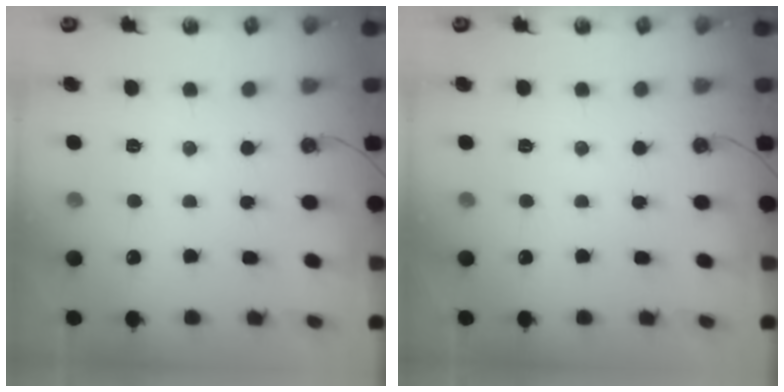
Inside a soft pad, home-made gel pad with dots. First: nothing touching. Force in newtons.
{"total": 0.0}